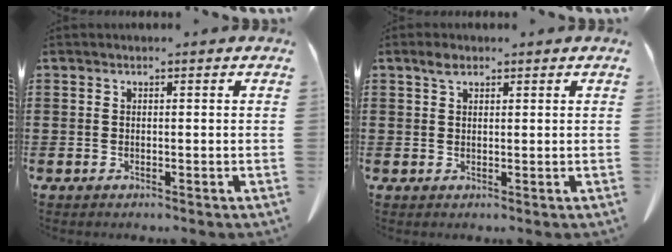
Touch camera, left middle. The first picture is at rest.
{"total": 1.8, "force": [1.1, 1.0, 1.0], "torque": [-0.022, 0.005, 0.021]}